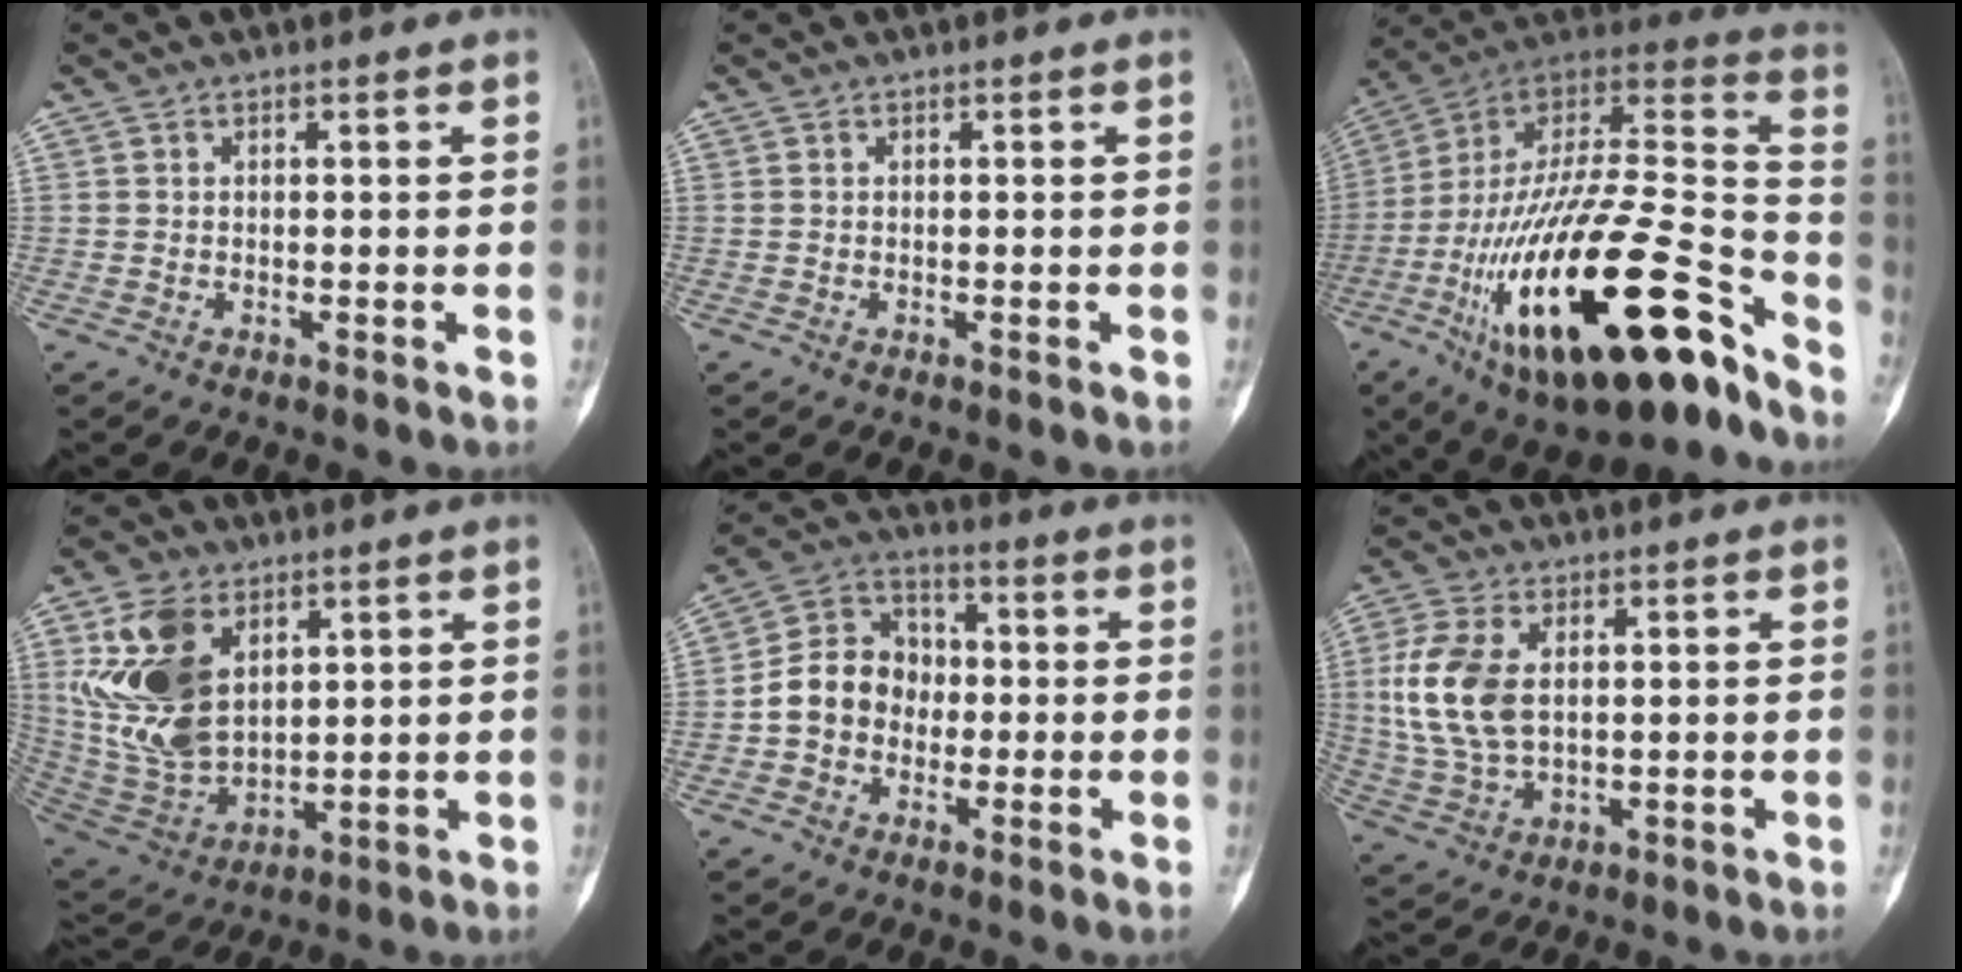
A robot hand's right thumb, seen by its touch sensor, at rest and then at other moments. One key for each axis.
{"total": 0.0}
{"total": 36.0, "fx": -18.4, "fy": 12.6, "fz": 28.3, "tx": -0.457, "ty": 0.067, "tz": -0.298}
{"total": 16.6, "fx": 5.9, "fy": 10.4, "fz": 11.5, "tx": -0.211, "ty": -0.025, "tz": 0.134}
{"total": 10.7, "fx": -1.3, "fy": 9.1, "fz": 5.5, "tx": -0.075, "ty": 0.040, "tz": -0.036}
{"total": 12.2, "fx": 1.9, "fy": 7.3, "fz": 9.6, "tx": -0.213, "ty": -0.001, "tz": 0.043}